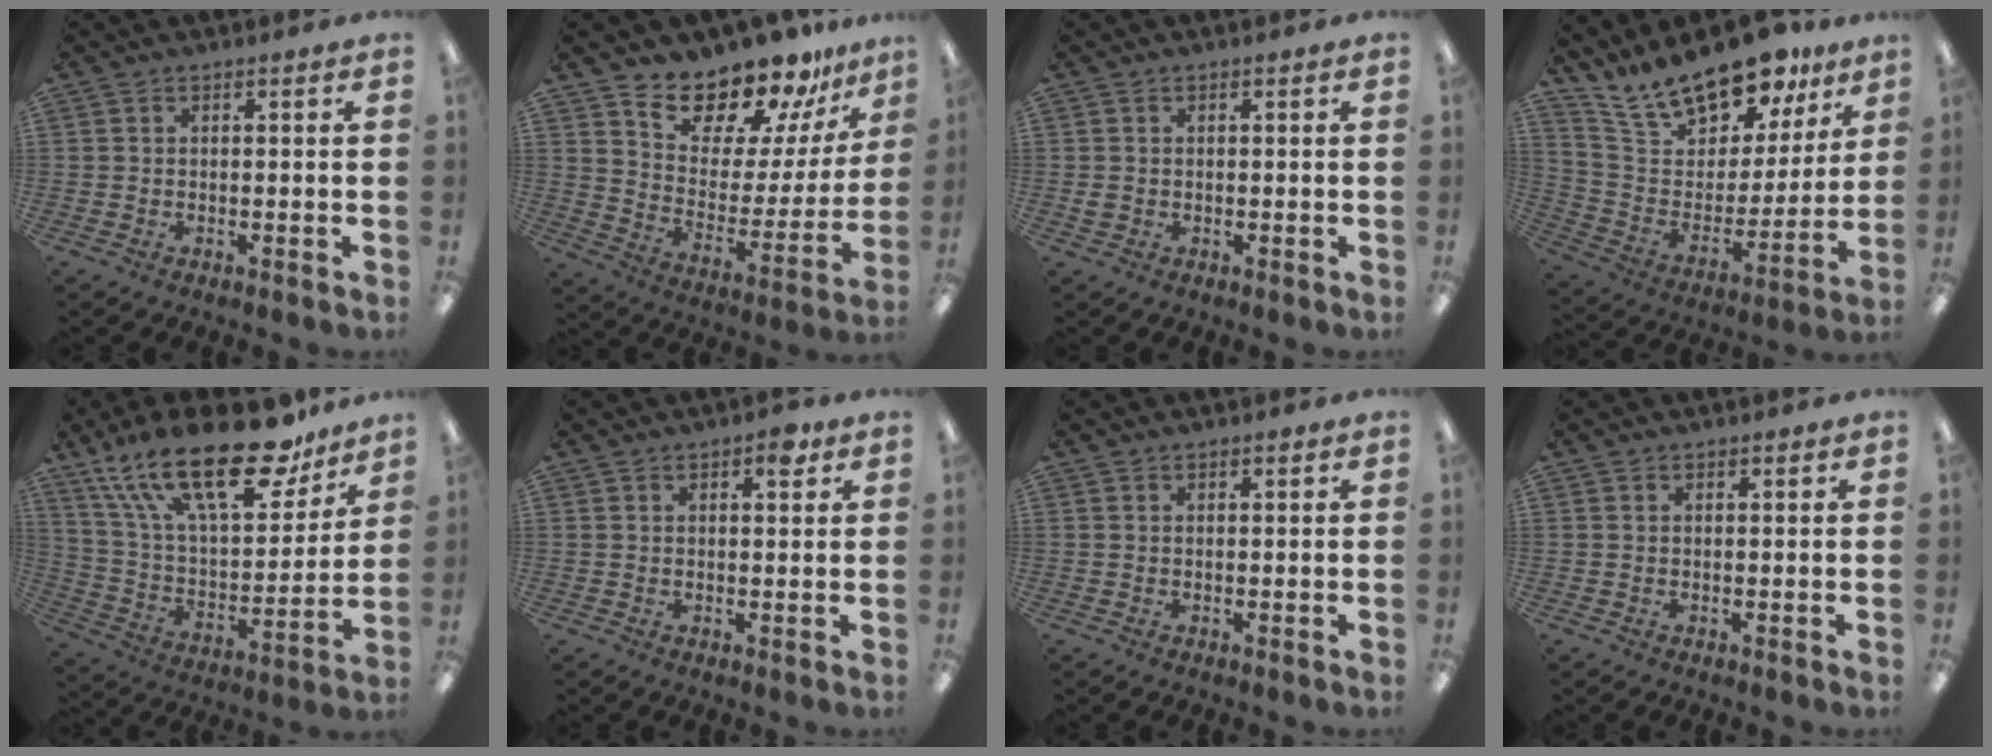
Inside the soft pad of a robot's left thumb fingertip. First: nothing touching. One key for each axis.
{"total": 16.8, "fx": 15.4, "fy": 5.5, "fz": 3.8, "tx": -0.071, "ty": -0.140, "tz": 0.274}
{"total": 1.1, "fx": 0.1, "fy": 0.9, "fz": 0.5, "tx": -0.010, "ty": 0.004, "tz": 0.000}
{"total": 20.3, "fx": 17.0, "fy": 7.8, "fz": 7.8, "tx": -0.148, "ty": -0.121, "tz": 0.303}
{"total": 27.2, "fx": 17.4, "fy": 11.0, "fz": 17.8, "tx": -0.299, "ty": -0.102, "tz": 0.297}
{"total": 4.0, "fx": 2.4, "fy": 1.6, "fz": 2.8, "tx": -0.029, "ty": -0.008, "tz": 0.034}
{"total": 0.8, "fx": 0.6, "fy": 0.3, "fz": 0.4, "tx": 0.000, "ty": -0.002, "tz": 0.009}
{"total": 0.6, "fx": 0.5, "fy": 0.3, "fz": 0.2, "tx": 0.004, "ty": -0.001, "tz": 0.007}